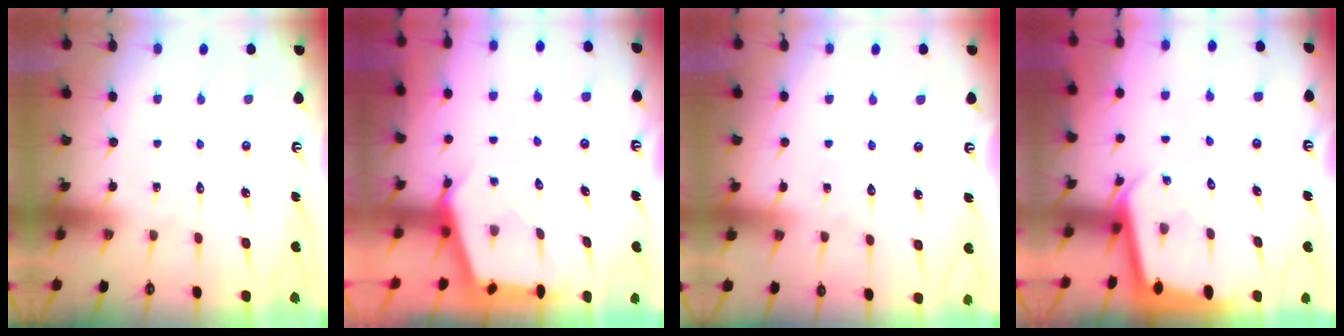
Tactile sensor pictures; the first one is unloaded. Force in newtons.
{"total": 2.7, "press": 2.7, "slide": 0.4}
{"total": 2.5, "press": 2.5, "slide": 0.4}
{"total": 2.3, "press": 2.3, "slide": 0.1}